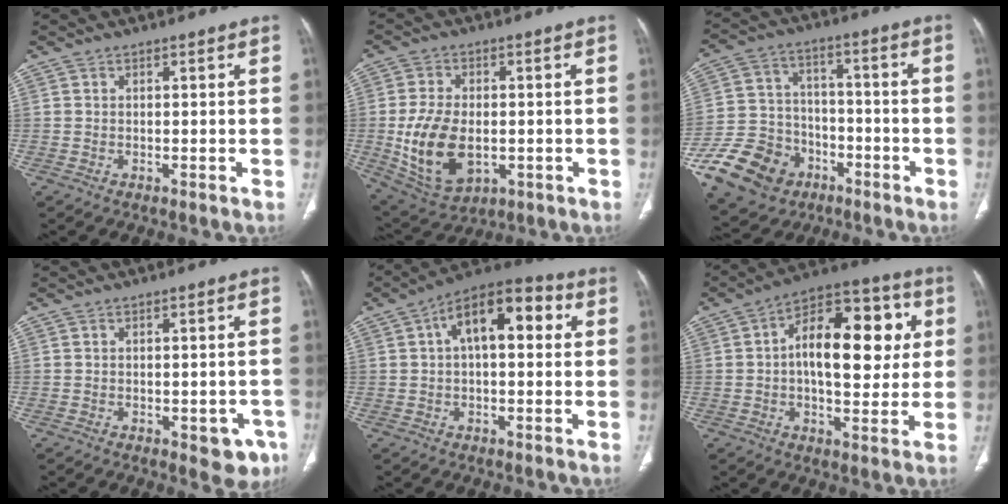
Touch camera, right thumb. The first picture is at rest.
{"total": 13.9, "force": [-2.0, 8.6, 10.7], "torque": [-0.196, -0.004, -0.016]}
{"total": 17.7, "force": [-9.0, 13.3, 7.4], "torque": [-0.135, 0.057, -0.151]}
{"total": 6.1, "force": [-2.6, 3.2, 4.4], "torque": [-0.026, 0.007, -0.025]}
{"total": 13.4, "force": [3.2, 6.7, 11.2], "torque": [-0.159, 0.037, 0.042]}
{"total": 18.9, "force": [2.7, 9.8, 16.0], "torque": [-0.203, 0.024, 0.032]}